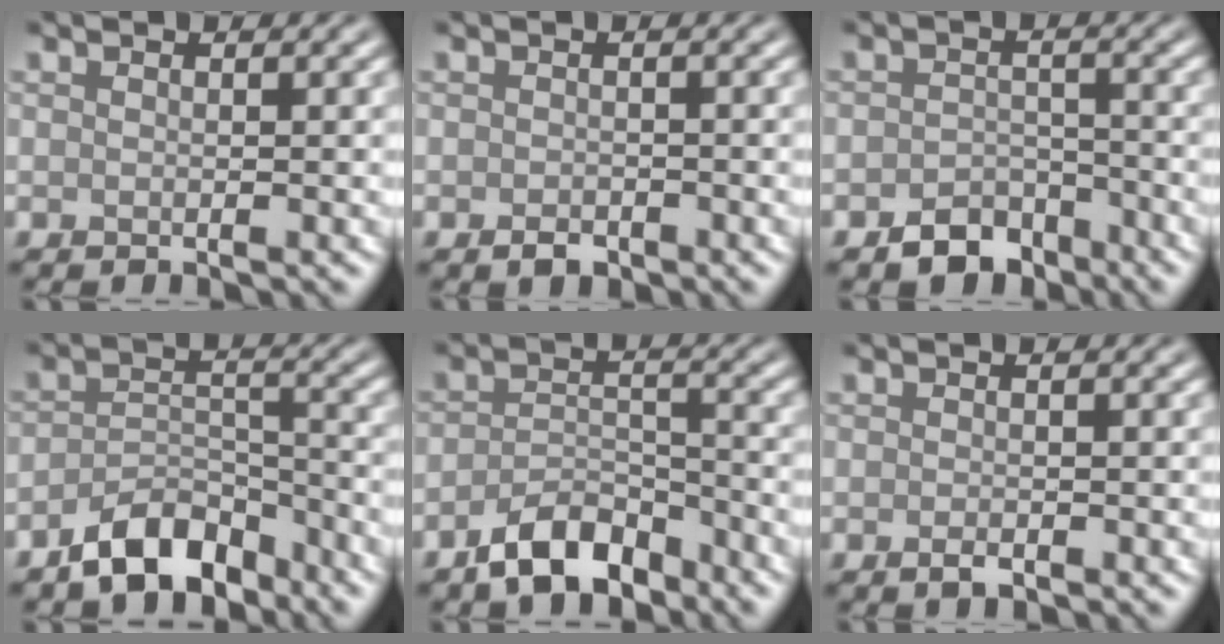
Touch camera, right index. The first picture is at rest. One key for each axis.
{"total": 1.2, "fx": -0.7, "fy": 0.7, "fz": 0.6, "tx": -0.009, "ty": -0.002, "tz": -0.013}
{"total": 3.6, "fx": -2.6, "fy": 2.2, "fz": 1.2, "tx": -0.009, "ty": 0.001, "tz": -0.047}
{"total": 5.5, "fx": -4.1, "fy": 2.6, "fz": 2.7, "tx": -0.039, "ty": -0.002, "tz": -0.076}
{"total": 5.0, "fx": -3.6, "fy": 2.2, "fz": 2.6, "tx": -0.042, "ty": -0.001, "tz": -0.068}
{"total": 0.9, "fx": -0.5, "fy": 0.4, "fz": 0.6, "tx": -0.011, "ty": -0.001, "tz": -0.008}